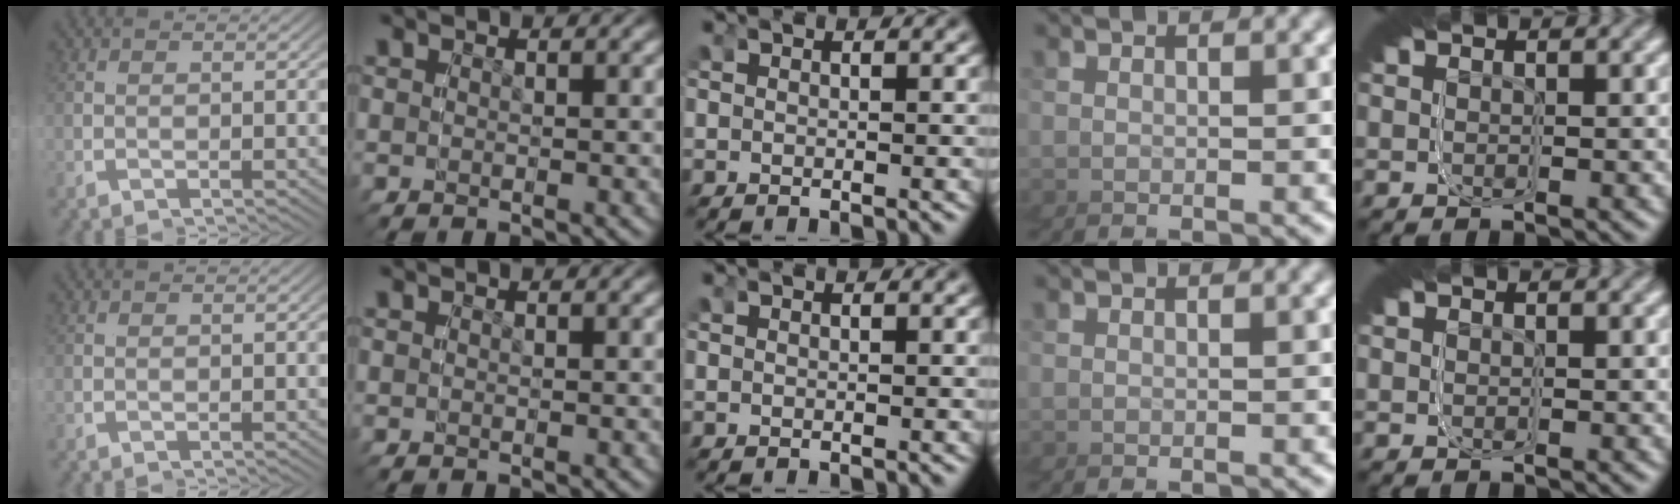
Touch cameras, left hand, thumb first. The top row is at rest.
{}